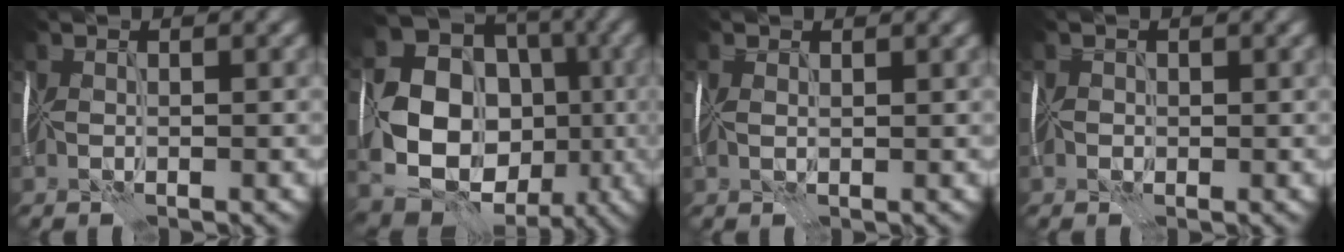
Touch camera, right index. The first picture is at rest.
{"total": 15.0, "force": [-2.5, 12.9, 7.2], "torque": [-0.121, -0.012, -0.054]}
{"total": 1.4, "force": [0.7, 1.0, 0.8], "torque": [-0.016, 0.015, 0.004]}
{"total": 0.7, "force": [-0.6, 0.3, -0.2], "torque": [0.017, 0.001, -0.013]}